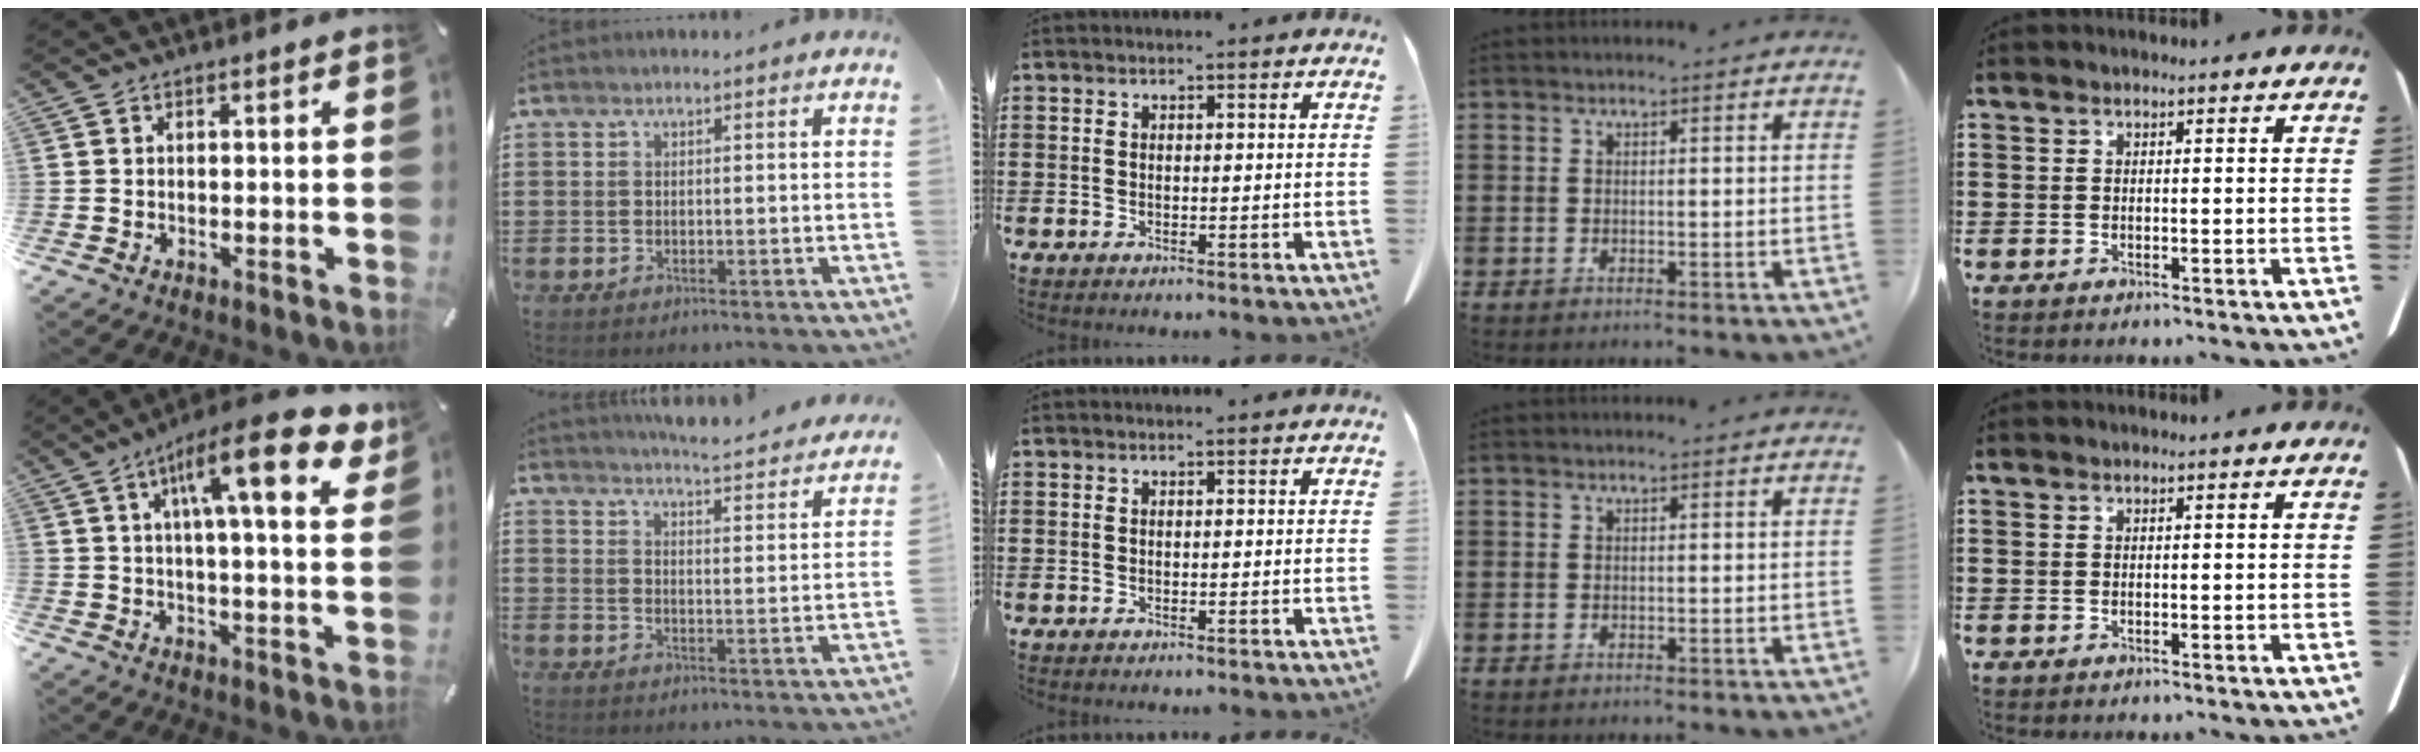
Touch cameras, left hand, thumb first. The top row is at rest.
{"thumb": {"total": 18.1, "force": [8.6, 4.6, 15.3], "torque": [-0.236, -0.030, 0.125]}, "index": {"total": 4.4, "force": [4.3, -0.7, 0.6], "torque": [-0.024, -0.042, 0.067]}}